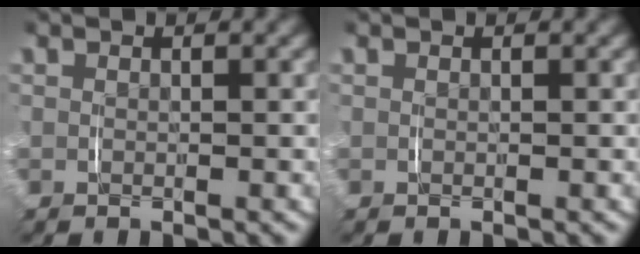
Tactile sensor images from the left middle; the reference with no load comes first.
{"total": 0.0}